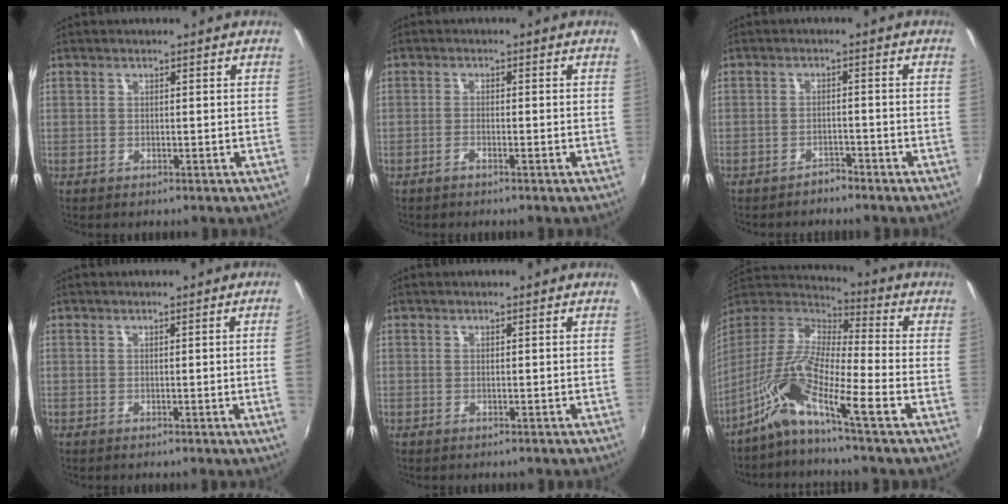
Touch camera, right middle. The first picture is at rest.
{"total": 1.1, "force": [-0.9, 0.1, 0.6], "torque": [-0.017, 0.001, -0.022]}
{"total": 2.1, "force": [-2.0, 0.6, 0.2], "torque": [-0.007, 0.002, -0.031]}
{"total": 2.4, "force": [0.0, -1.5, 1.9], "torque": [-0.021, -0.014, 0.005]}
{"total": 0.0}
{"total": 12.5, "force": [-7.6, 0.8, 9.9], "torque": [-0.194, 0.002, -0.164]}